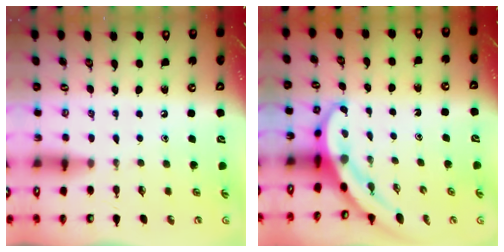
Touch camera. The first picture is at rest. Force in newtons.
{"total": 3.6, "press": 3.6, "slide": 0.3}